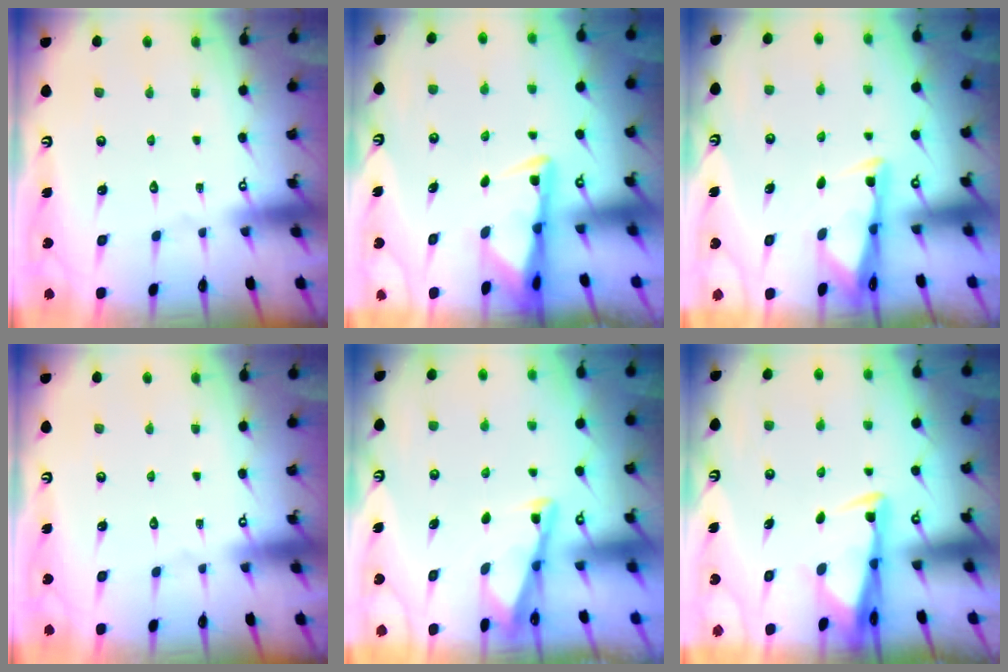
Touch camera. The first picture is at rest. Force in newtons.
{"total": 3.0, "press": 3.0, "slide": 0.6}
{"total": 2.8, "press": 2.8, "slide": 0.4}
{"total": 0.0}
{"total": 3.0, "press": 3.0, "slide": 0.3}
{"total": 2.8, "press": 2.6, "slide": 0.9}